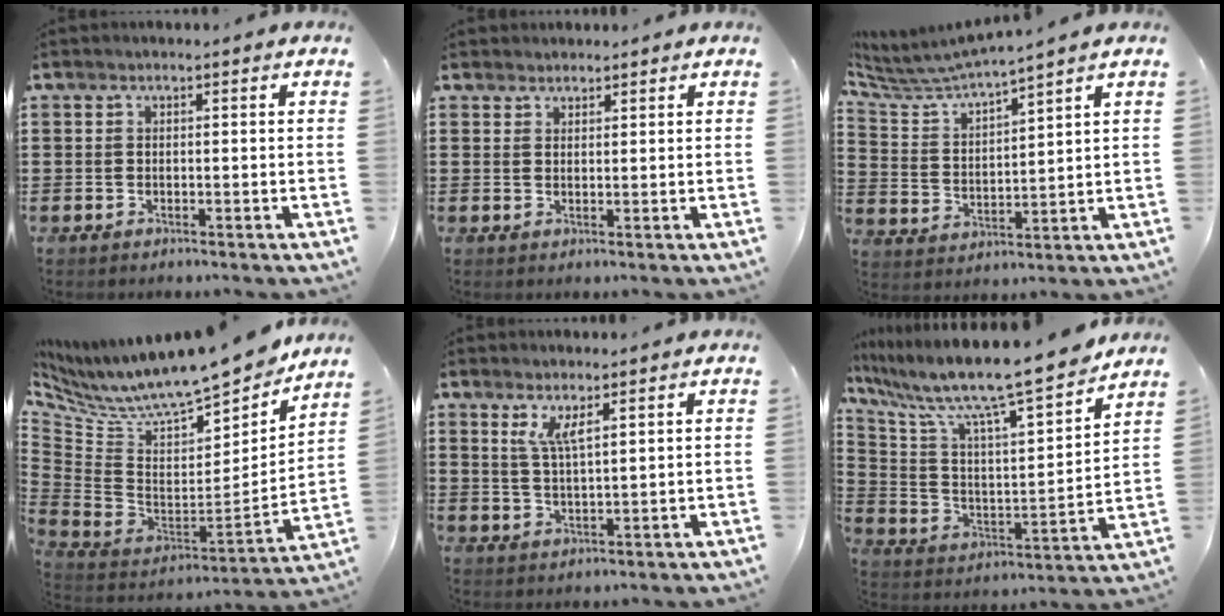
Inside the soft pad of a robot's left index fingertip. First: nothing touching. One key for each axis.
{"total": 1.8, "fx": 1.7, "fy": 0.7, "fz": -0.1, "tx": -0.002, "ty": 0.004, "tz": 0.034}
{"total": 5.3, "fx": 5.0, "fy": -0.1, "fz": 1.6, "tx": -0.059, "ty": -0.035, "tz": 0.081}
{"total": 11.2, "fx": 9.1, "fy": 2.2, "fz": 6.1, "tx": -0.135, "ty": -0.070, "tz": 0.151}
{"total": 4.0, "fx": 2.5, "fy": 1.0, "fz": 3.0, "tx": -0.066, "ty": 0.002, "tz": 0.044}
{"total": 11.9, "fx": 10.1, "fy": 0.5, "fz": 6.3, "tx": -0.154, "ty": -0.080, "tz": 0.162}